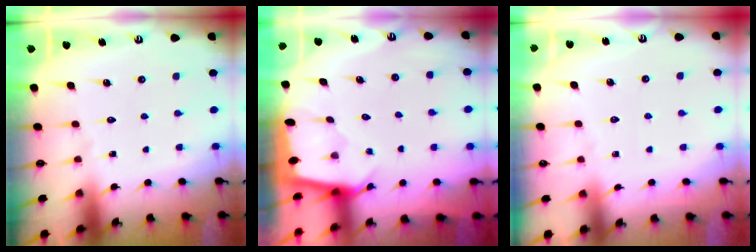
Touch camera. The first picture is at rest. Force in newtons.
{"total": 1.8, "press": 1.8, "slide": 0.2}
{"total": 2.6, "press": 2.6, "slide": 0.4}